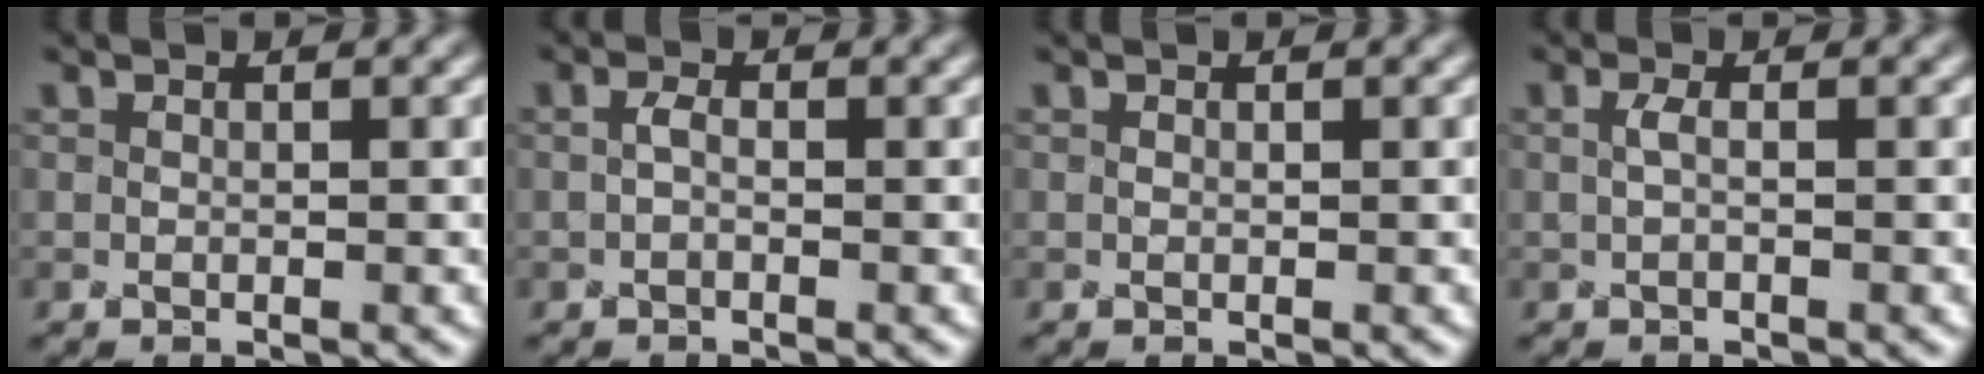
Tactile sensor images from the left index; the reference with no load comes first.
{"total": 1.0, "force": [-0.8, 0.2, 0.5], "torque": [-0.009, 0.008, -0.009]}
{"total": 0.0}
{"total": 0.8, "force": [-0.5, 0.0, 0.6], "torque": [-0.013, 0.007, -0.002]}